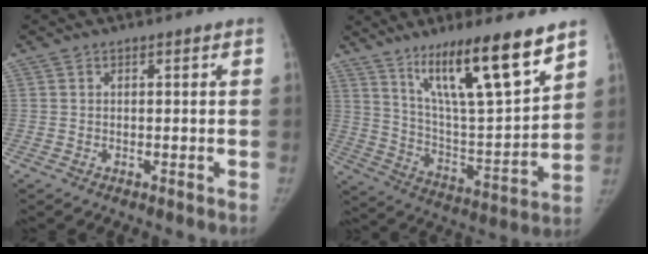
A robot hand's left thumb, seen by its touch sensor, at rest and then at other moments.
{"total": 20.4, "force": [13.2, 3.4, 15.1], "torque": [-0.229, -0.072, 0.232]}